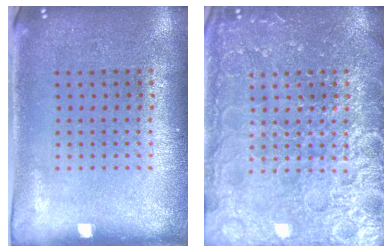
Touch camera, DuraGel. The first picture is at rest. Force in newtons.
{"total": 7.0, "press": 6.9, "slide": 0.8}